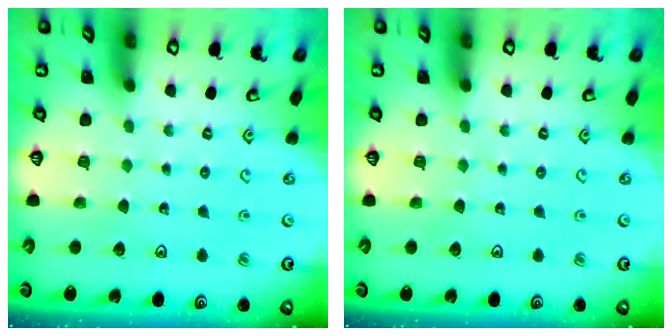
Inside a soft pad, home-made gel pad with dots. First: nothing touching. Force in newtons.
{"total": 0.0}